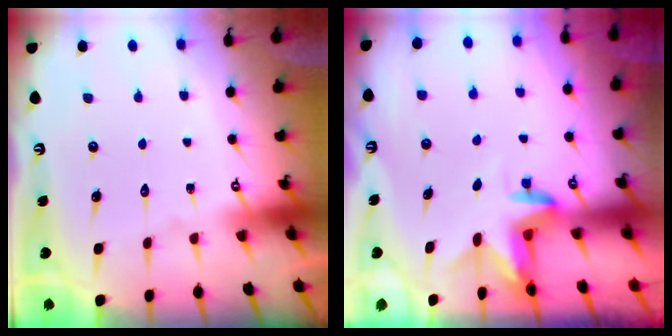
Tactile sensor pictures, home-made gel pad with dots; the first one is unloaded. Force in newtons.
{"total": 3.4, "press": 3.3, "slide": 0.3}